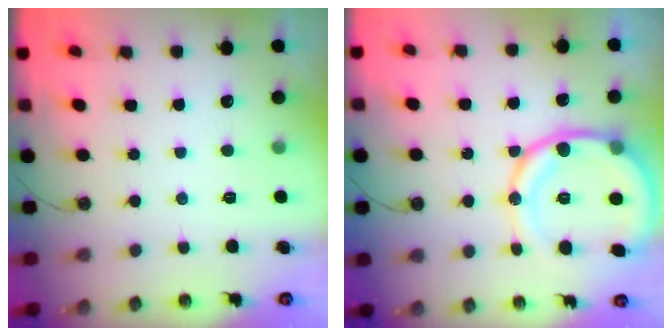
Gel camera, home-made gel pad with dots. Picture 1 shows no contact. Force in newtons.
{"total": 16.6, "press": 16.3, "slide": 3.2}